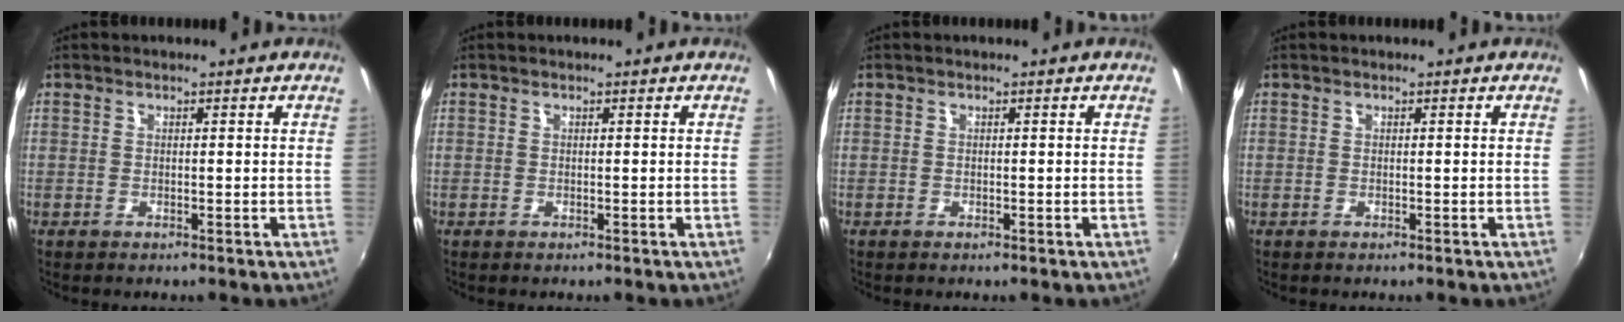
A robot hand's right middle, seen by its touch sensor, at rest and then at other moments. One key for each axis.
{"total": 0.0}
{"total": 0.0}
{"total": 0.0}